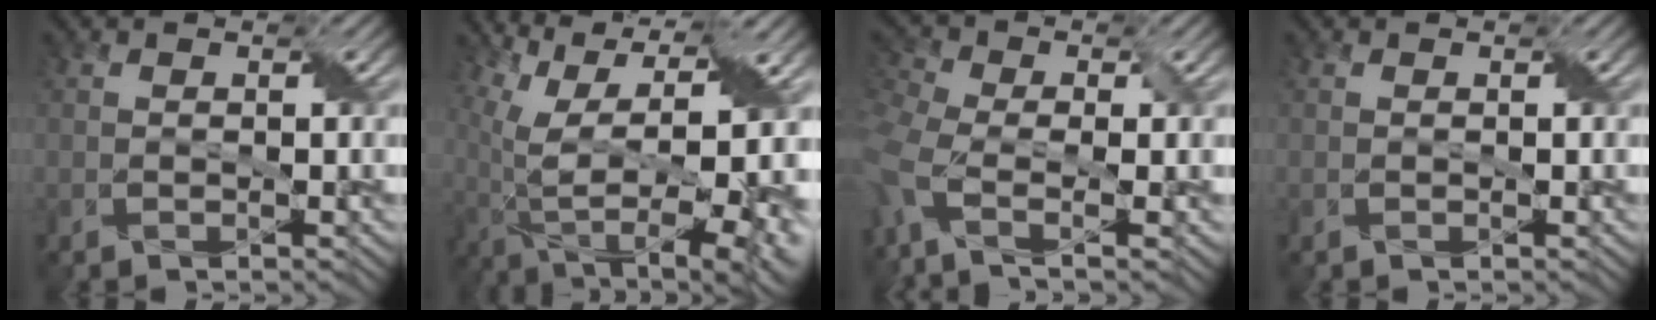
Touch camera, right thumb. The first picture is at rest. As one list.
[{"total": 18.0, "force": [0.6, 8.7, 15.8], "torque": [-0.243, -0.008, 0.047]}, {"total": 7.9, "force": [-2.6, 3.8, 6.4], "torque": [-0.178, -0.016, -0.054]}, {"total": 0.0}]